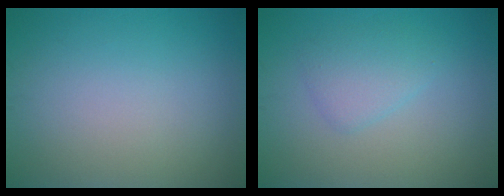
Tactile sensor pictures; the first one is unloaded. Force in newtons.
{"total": 2.3, "press": 2.3, "slide": 0.1}